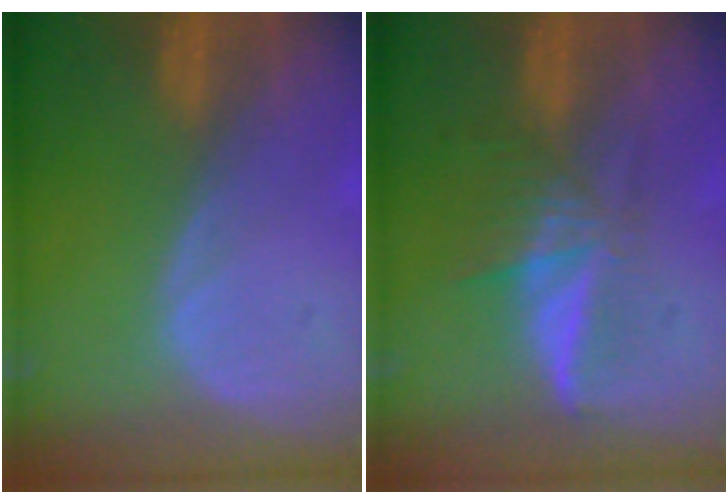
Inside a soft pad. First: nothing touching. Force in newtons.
{"total": 6.0, "press": 5.5, "slide": 2.4}